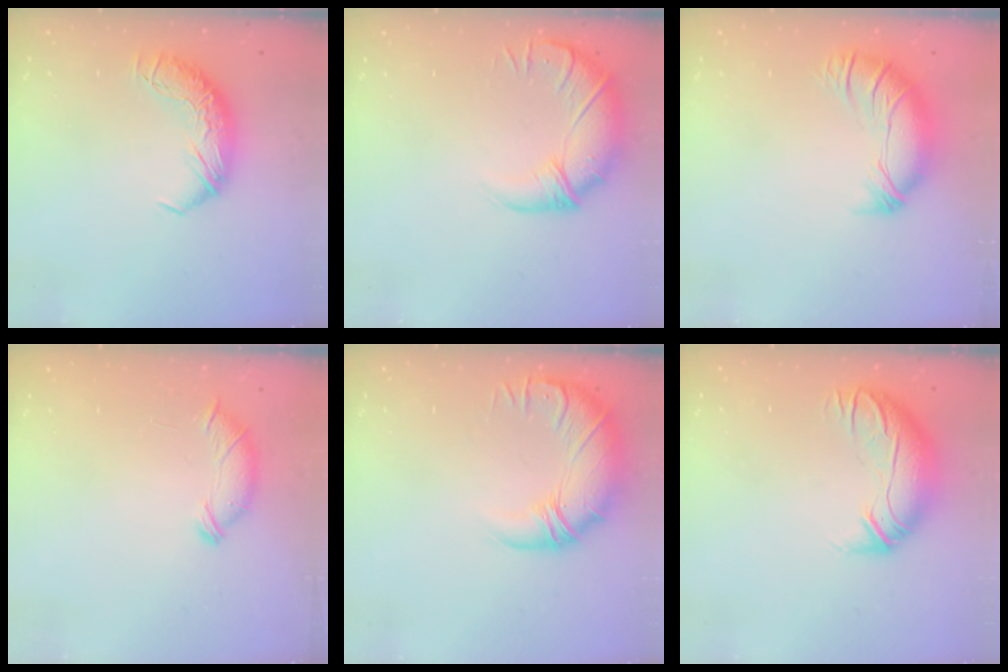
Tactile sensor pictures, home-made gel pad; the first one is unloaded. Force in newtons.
{"total": 2.9, "press": 1.8, "slide": 2.3}
{"total": 3.7, "press": 2.6, "slide": 2.6}
{"total": 6.2, "press": 6.2, "slide": 0.3}
{"total": 4.2, "press": 2.2, "slide": 3.6}
{"total": 2.9, "press": 0.3, "slide": 2.9}